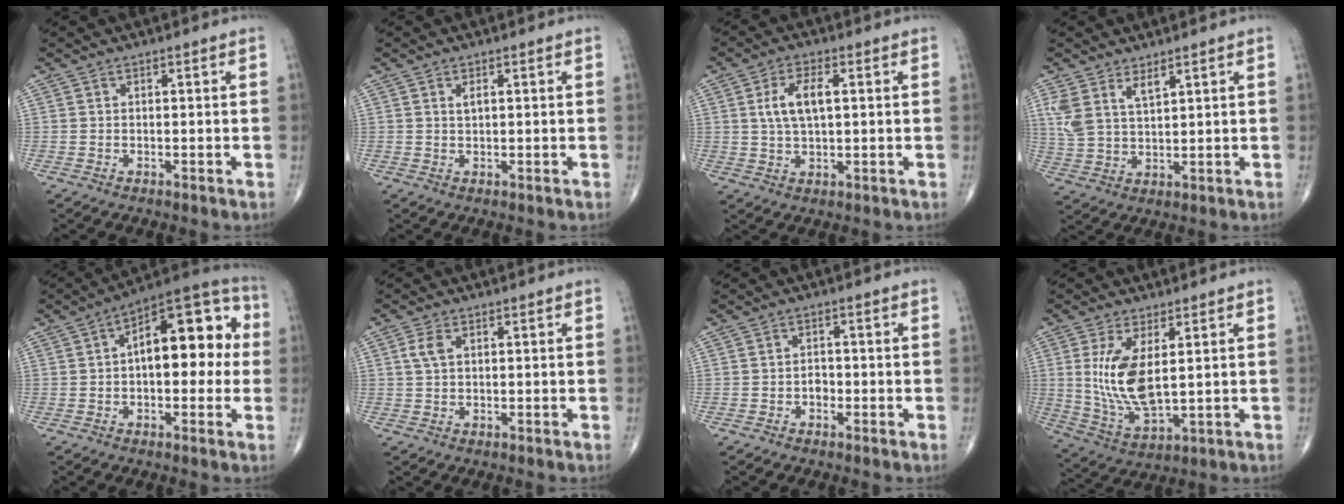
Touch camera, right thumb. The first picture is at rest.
{"total": 1.3, "force": [0.5, 0.6, 1.0], "torque": [-0.020, 0.000, 0.009]}
{"total": 6.9, "force": [1.3, 3.2, 6.0], "torque": [-0.119, 0.004, 0.025]}
{"total": 6.2, "force": [3.6, 2.8, 4.3], "torque": [-0.086, -0.017, 0.081]}
{"total": 16.8, "force": [1.6, 8.4, 14.5], "torque": [-0.172, 0.041, 0.013]}
{"total": 2.9, "force": [0.9, 1.7, 2.2], "torque": [-0.052, 0.008, 0.018]}
{"total": 1.7, "force": [-0.7, 1.3, 0.9], "torque": [-0.006, 0.006, -0.016]}
{"total": 11.4, "force": [2.2, 4.8, 10.1], "torque": [-0.207, -0.022, 0.057]}